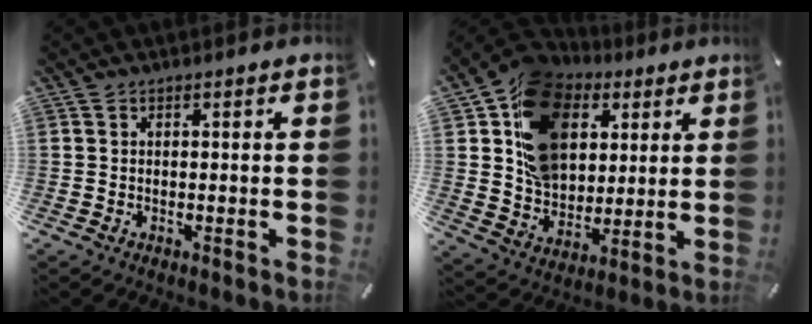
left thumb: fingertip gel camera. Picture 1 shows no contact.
{"total": 17.7, "force": [6.3, 13.7, 9.4], "torque": [-0.174, -0.011, 0.122]}